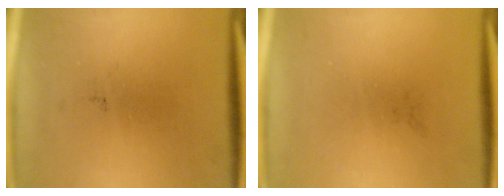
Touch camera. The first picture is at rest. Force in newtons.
{"total": 0.0}